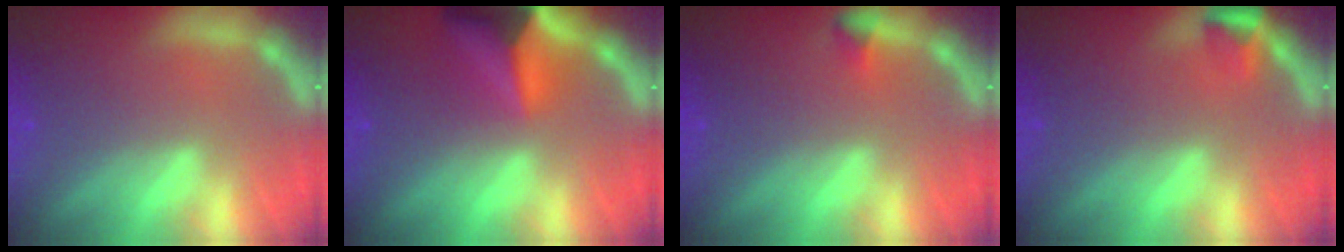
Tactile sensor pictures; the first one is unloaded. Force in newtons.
{"total": 9.6}
{"total": 0.9}
{"total": 1.9}